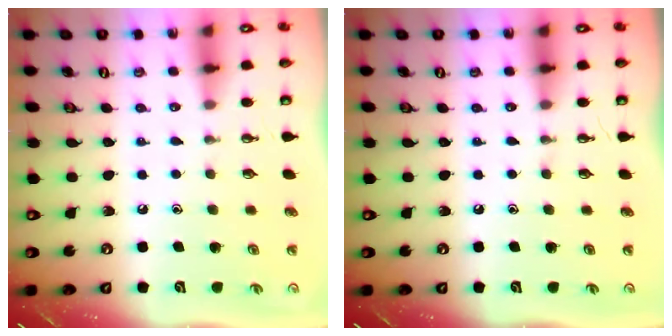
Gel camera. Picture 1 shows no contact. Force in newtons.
{"total": 0.0}